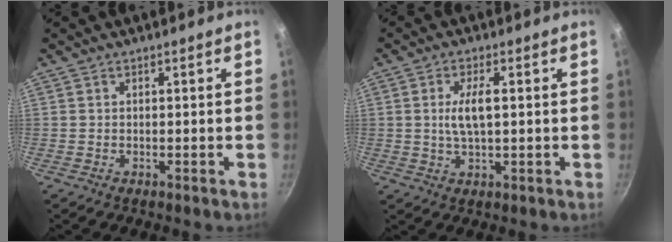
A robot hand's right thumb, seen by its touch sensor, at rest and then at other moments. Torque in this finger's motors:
{"motor_torque": [-0.12, 1.24, 0.94, 0.26, 0.06]}